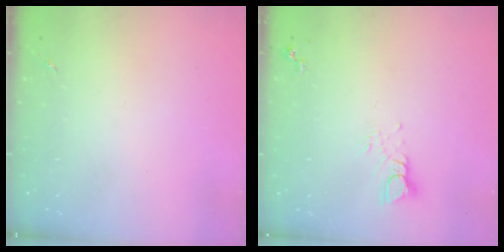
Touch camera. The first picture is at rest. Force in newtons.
{"total": 4.4, "press": 4.4, "slide": 0.4}